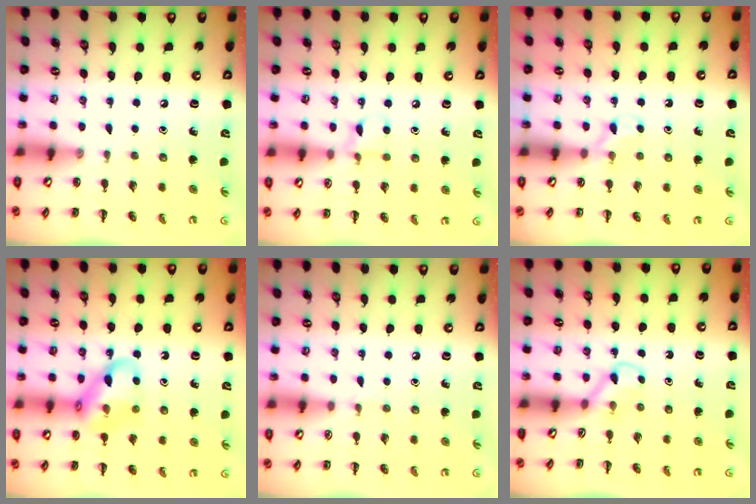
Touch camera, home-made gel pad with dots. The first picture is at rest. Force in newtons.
{"total": 6.0, "press": 5.7, "slide": 2.0}
{"total": 5.9, "press": 5.6, "slide": 1.9}
{"total": 15.1, "press": 14.9, "slide": 2.4}
{"total": 2.9, "press": 2.8, "slide": 1.0}
{"total": 3.1, "press": 2.9, "slide": 1.1}